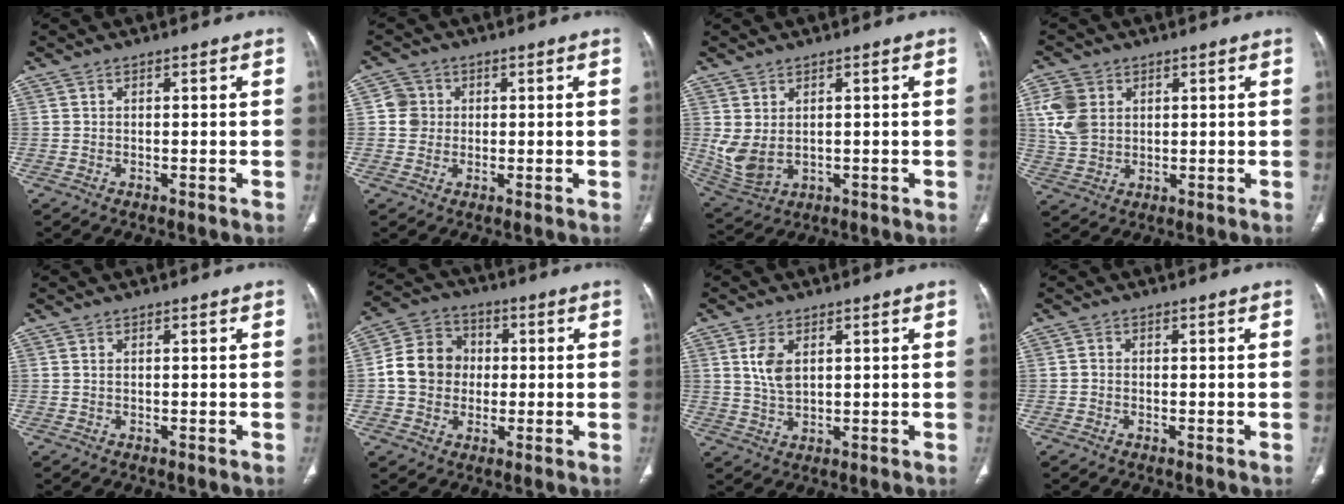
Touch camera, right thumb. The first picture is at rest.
{"total": 4.1, "force": [0.4, 4.0, 0.9], "torque": [0.005, 0.005, 0.004]}
{"total": 6.9, "force": [0.8, 4.5, 5.1], "torque": [-0.111, -0.005, 0.034]}
{"total": 8.5, "force": [2.4, 6.6, 4.8], "torque": [-0.092, -0.004, 0.052]}
{"total": 0.8, "force": [0.2, 0.5, 0.6], "torque": [-0.017, 0.002, 0.006]}
{"total": 10.9, "force": [-0.1, 9.5, 5.2], "torque": [-0.073, 0.024, -0.011]}
{"total": 5.7, "force": [1.8, 3.2, 4.3], "torque": [-0.086, -0.006, 0.040]}
{"total": 0.9, "force": [-0.2, 0.7, 0.4], "torque": [-0.006, 0.002, -0.006]}